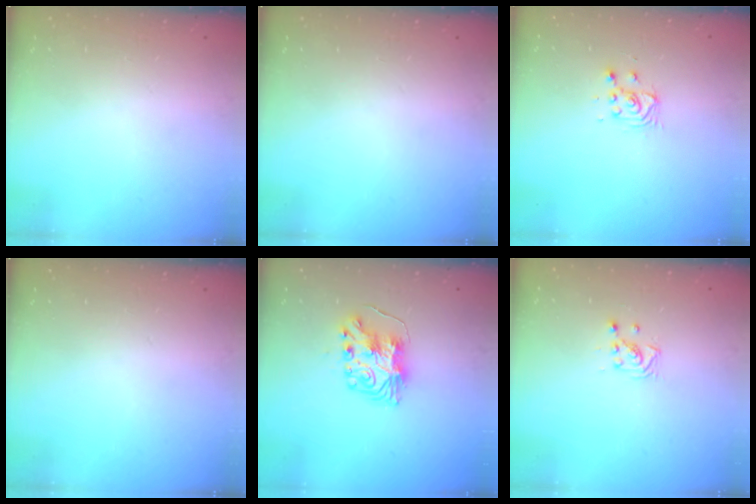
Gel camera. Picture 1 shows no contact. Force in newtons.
{"total": 0.0}
{"total": 3.1, "press": 3.1, "slide": 0.3}
{"total": 0.0}
{"total": 8.3, "press": 8.3, "slide": 0.2}
{"total": 2.9, "press": 2.9, "slide": 0.3}